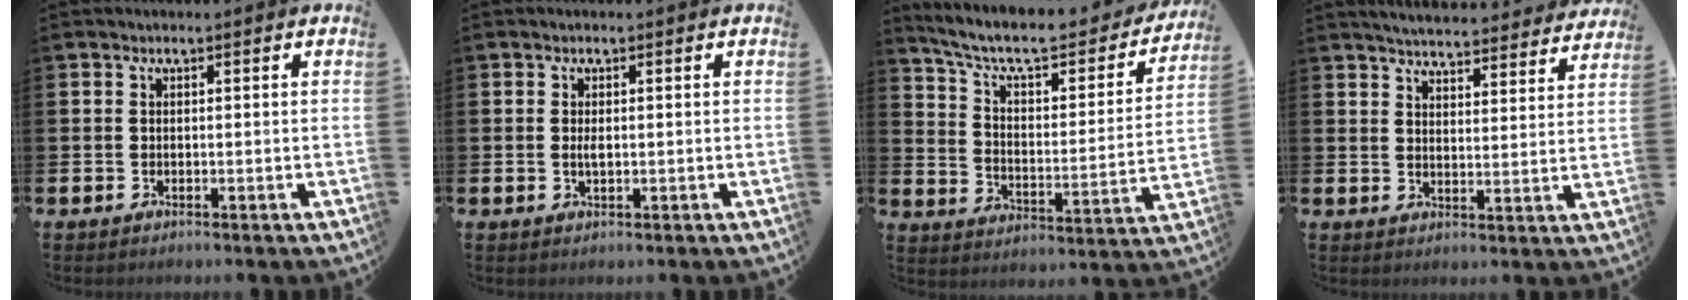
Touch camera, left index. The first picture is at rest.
{"total": 1.1, "force": [0.2, 0.4, 1.0], "torque": [-0.014, 0.001, 0.001]}
{"total": 8.4, "force": [7.0, 2.6, 3.8], "torque": [-0.098, -0.051, 0.114]}
{"total": 5.2, "force": [5.2, 0.5, 0.7], "torque": [-0.025, -0.039, 0.088]}